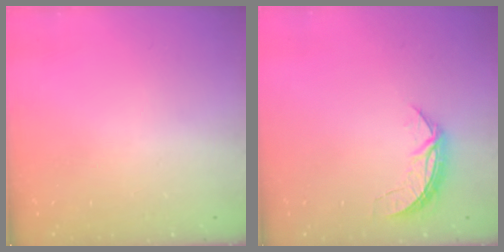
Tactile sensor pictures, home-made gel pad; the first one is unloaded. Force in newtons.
{"total": 5.5, "press": 5.5, "slide": 0.3}